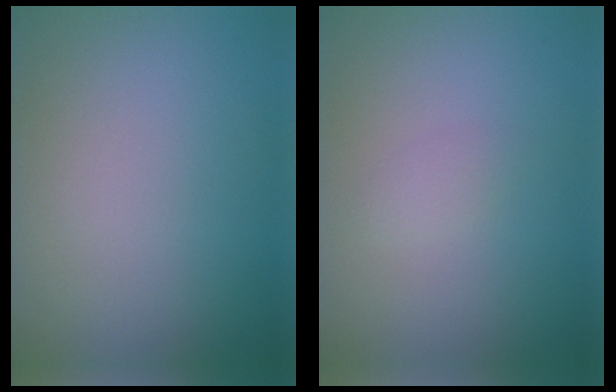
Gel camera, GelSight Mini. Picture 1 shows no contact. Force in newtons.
{"total": 0.9, "press": 0.9, "slide": 0.0}